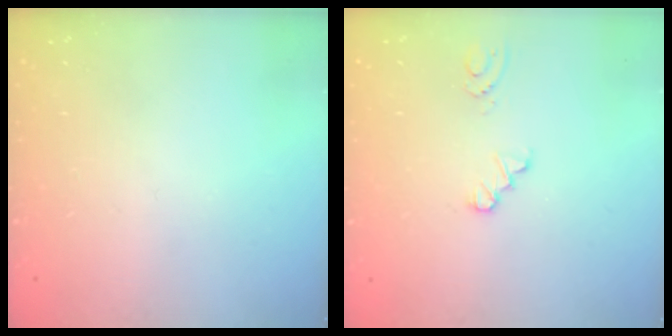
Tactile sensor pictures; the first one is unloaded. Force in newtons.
{"total": 1.3, "press": 1.3, "slide": 0.2}